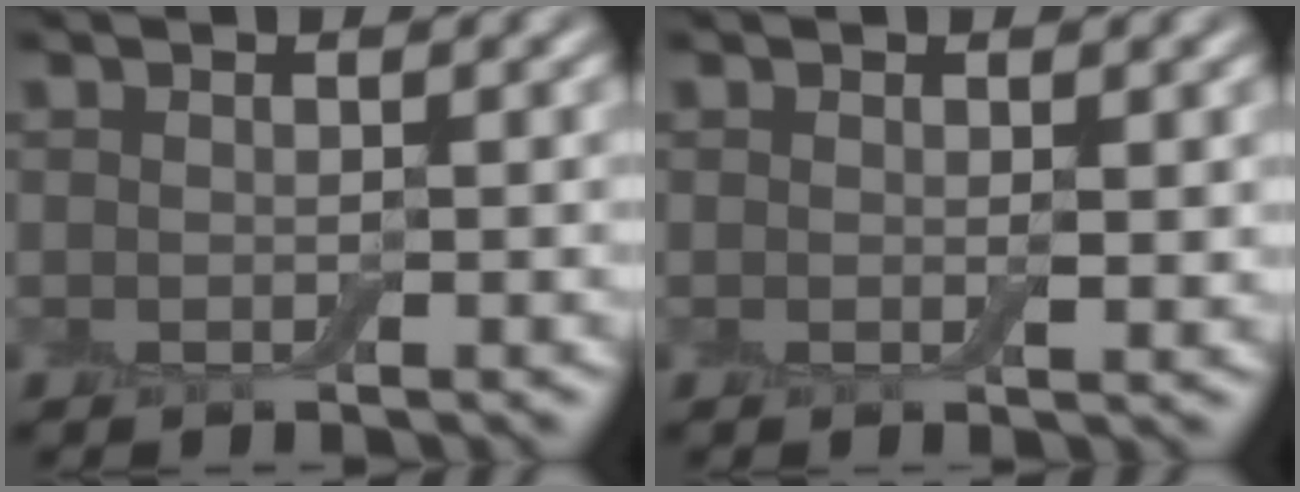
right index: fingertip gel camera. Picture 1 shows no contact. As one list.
[{"total": 0.9, "force": [0.2, 0.3, 0.9], "torque": [-0.012, -0.004, 0.002]}]